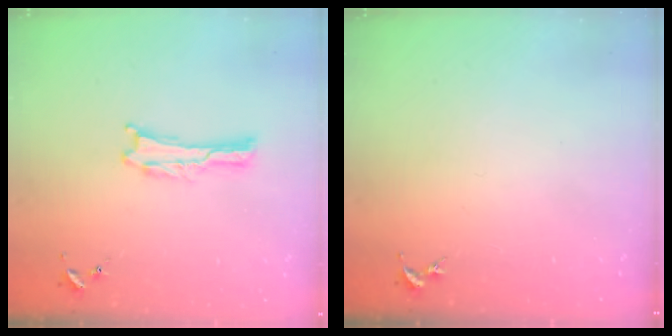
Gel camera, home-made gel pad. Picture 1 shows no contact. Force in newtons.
{"total": 0.0}